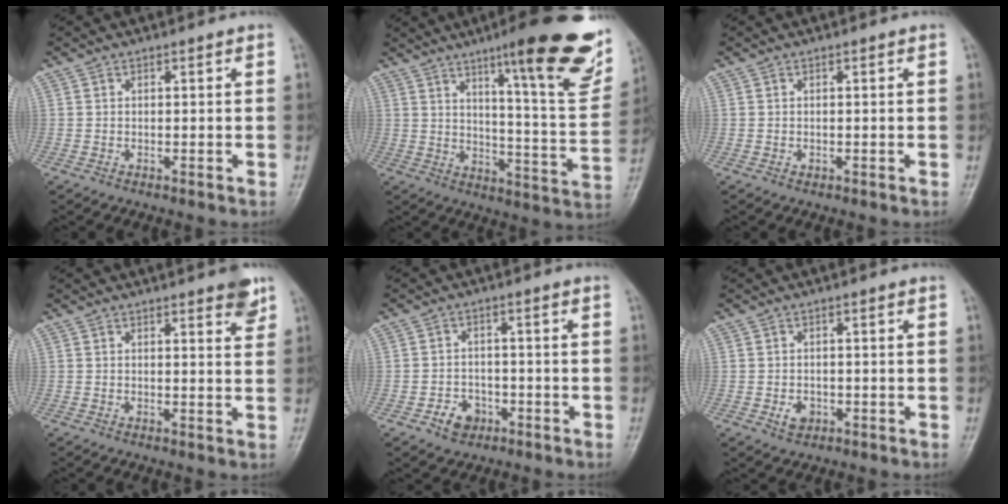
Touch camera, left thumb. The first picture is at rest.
{"total": 23.5, "force": [13.8, 4.1, 18.6], "torque": [-0.220, -0.063, 0.194]}
{"total": 0.5, "force": [-0.2, 0.4, 0.3], "torque": [-0.002, 0.002, -0.003]}
{"total": 3.9, "force": [2.6, 1.0, 2.8], "torque": [-0.025, -0.014, 0.030]}
{"total": 4.5, "force": [-2.3, 3.5, 1.7], "torque": [-0.009, 0.017, -0.035]}
{"total": 2.6, "force": [-0.9, 2.0, 1.4], "torque": [-0.017, 0.001, -0.009]}